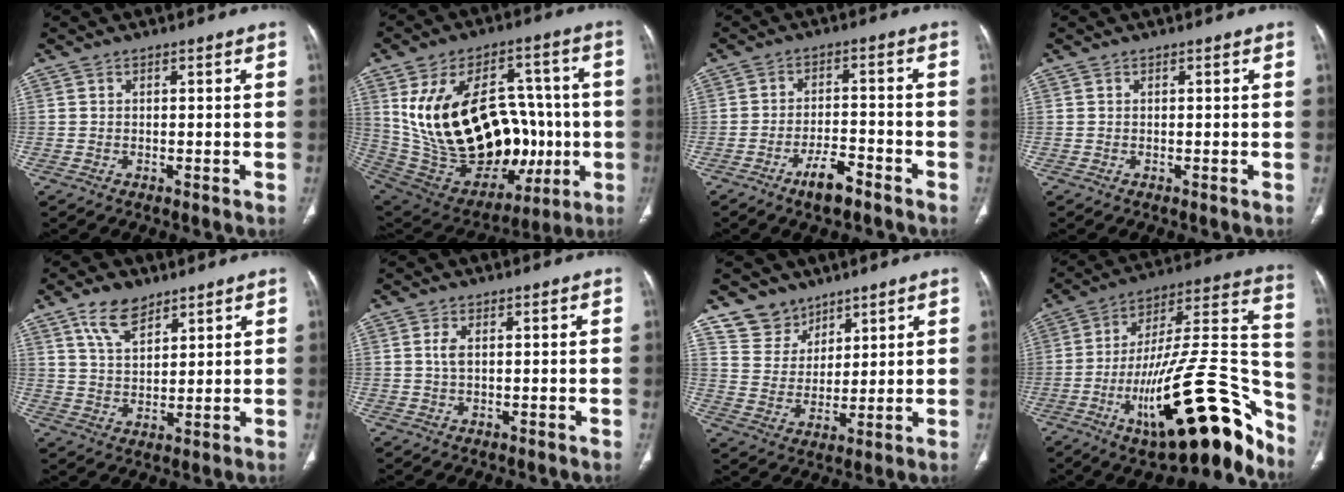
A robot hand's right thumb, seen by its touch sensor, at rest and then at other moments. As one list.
[{"total": 32.2, "force": [-0.6, 19.6, 25.5], "torque": [-0.429, 0.022, 0.034]}, {"total": 6.0, "force": [-4.2, 2.0, 3.8], "torque": [-0.066, 0.025, -0.068]}, {"total": 0.0}, {"total": 7.9, "force": [5.2, 4.0, 4.3], "torque": [-0.064, -0.028, 0.101]}, {"total": 2.0, "force": [0.5, 0.8, 1.8], "torque": [-0.046, 0.004, 0.014]}, {"total": 7.7, "force": [5.8, 5.1, 0.4], "torque": [0.025, -0.051, 0.120]}, {"total": 29.7, "force": [-15.4, 9.3, 23.6], "torque": [-0.296, 0.097, -0.237]}]